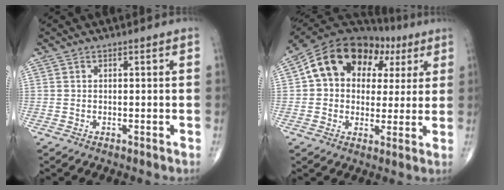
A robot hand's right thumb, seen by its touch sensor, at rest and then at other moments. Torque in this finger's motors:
{"motor_torque": [2.03, 2.34, 1.24, 0.21, 0.13]}